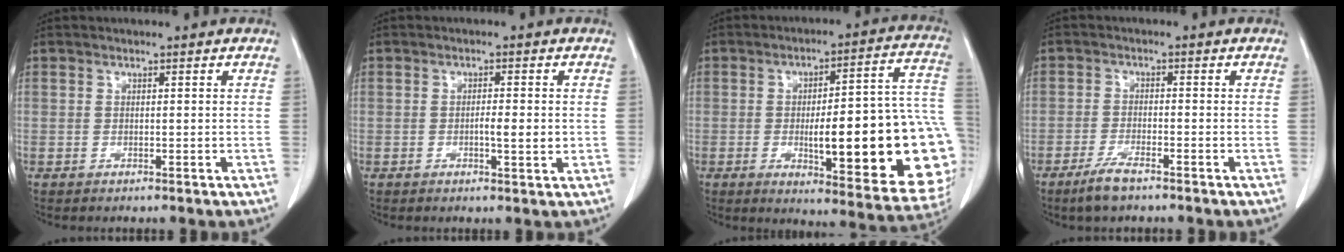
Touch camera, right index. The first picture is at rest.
{"total": 2.9, "force": [-0.3, 0.4, 2.8], "torque": [-0.048, -0.002, -0.005]}
{"total": 25.4, "force": [-4.4, 4.9, 24.5], "torque": [-0.243, 0.017, -0.047]}
{"total": 4.1, "force": [-3.0, 0.7, 2.7], "torque": [-0.063, -0.007, -0.054]}